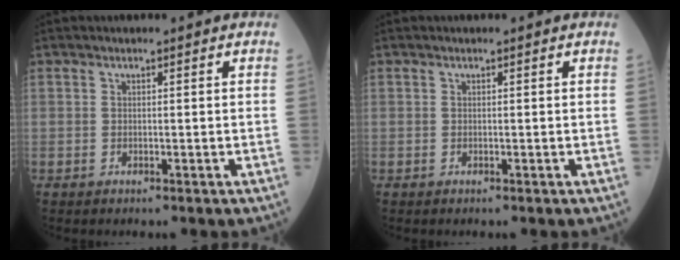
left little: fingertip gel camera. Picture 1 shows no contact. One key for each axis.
{"total": 0.0}